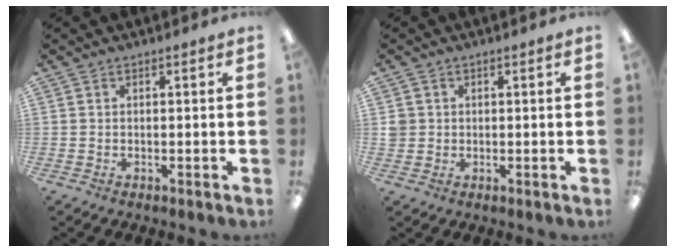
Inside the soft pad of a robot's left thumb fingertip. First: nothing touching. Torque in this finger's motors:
{"motor_torque": [-0.11, 0.10, 0.10, -0.20, 0.00]}